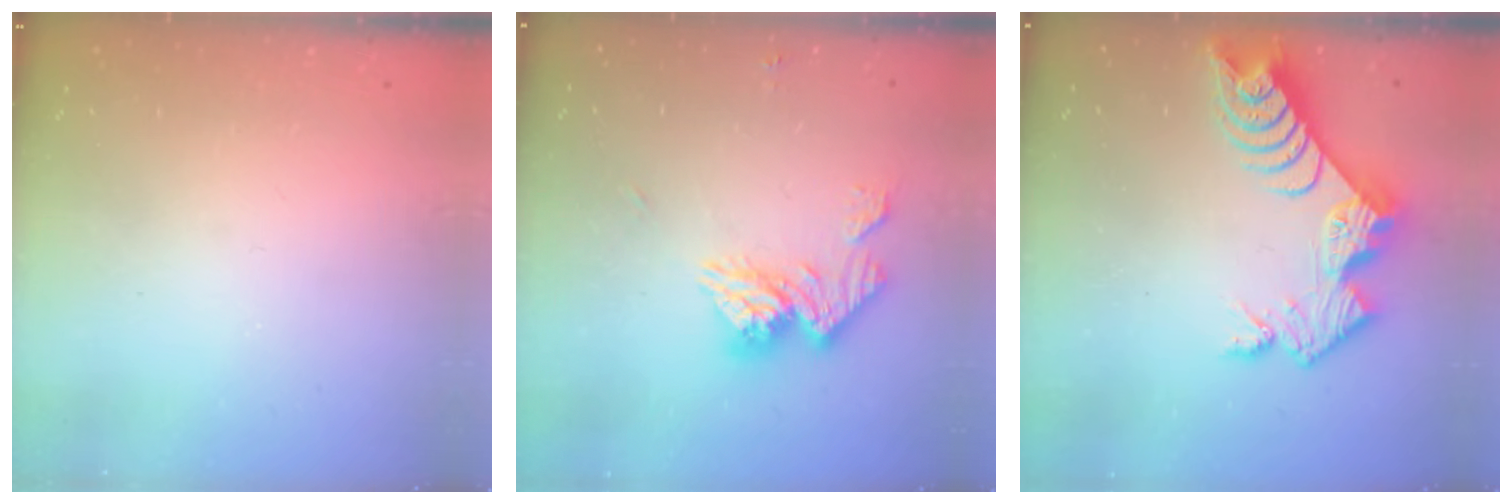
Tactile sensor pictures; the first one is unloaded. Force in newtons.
{"total": 13.3, "press": 13.2, "slide": 1.2}
{"total": 10.6, "press": 10.5, "slide": 0.9}